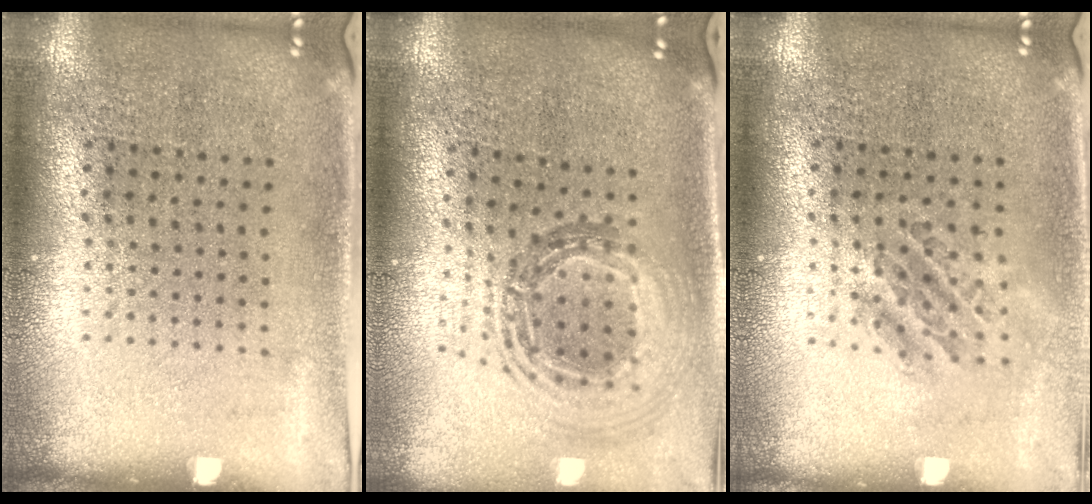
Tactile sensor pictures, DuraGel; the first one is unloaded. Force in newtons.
{"total": 1.1, "press": 1.1, "slide": 0.4}
{"total": 1.2, "press": 1.0, "slide": 0.5}